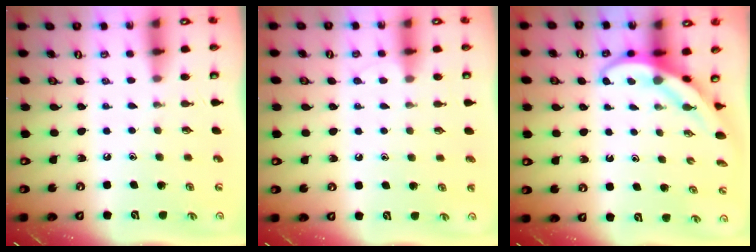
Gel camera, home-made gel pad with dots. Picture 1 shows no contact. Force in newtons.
{"total": 3.9, "press": 3.9, "slide": 0.3}
{"total": 3.9, "press": 3.9, "slide": 0.4}